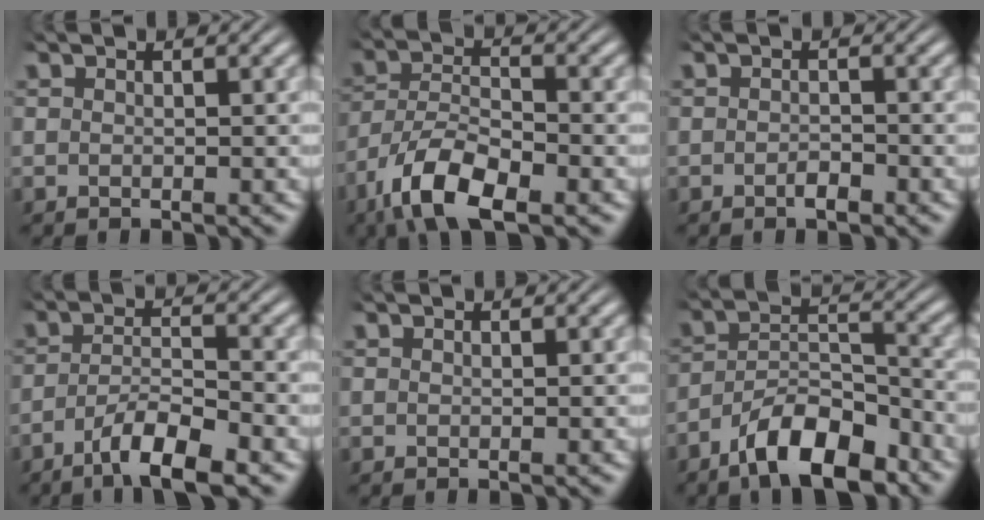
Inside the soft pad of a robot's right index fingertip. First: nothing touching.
{"total": 6.9, "force": [-3.5, 3.4, 4.8], "torque": [-0.084, -0.013, -0.058]}
{"total": 1.1, "force": [-0.8, 0.4, 0.6], "torque": [-0.002, 0.005, -0.018]}
{"total": 5.1, "force": [-3.1, 1.6, 3.8], "torque": [-0.048, 0.002, -0.057]}
{"total": 0.0}
{"total": 7.3, "force": [-5.0, 3.1, 4.4], "torque": [-0.051, 0.004, -0.087]}